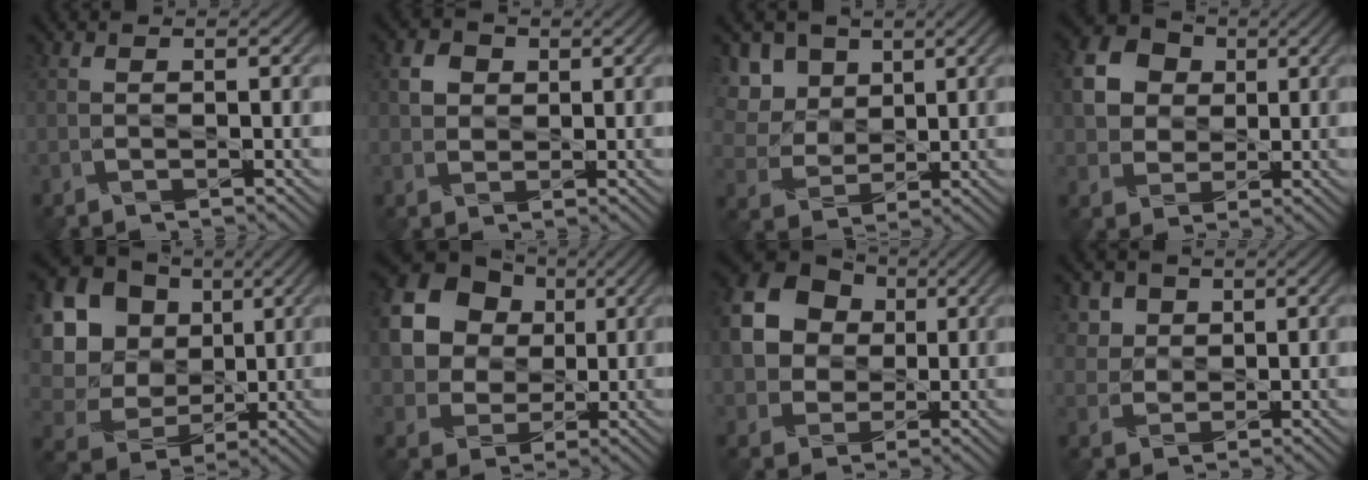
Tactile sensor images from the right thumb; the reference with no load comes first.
{"total": 2.7, "force": [0.8, 2.3, 1.1], "torque": [-0.029, 0.002, 0.013]}
{"total": 8.7, "force": [4.1, 6.6, 4.0], "torque": [-0.145, 0.005, 0.089]}
{"total": 8.3, "force": [2.0, 7.0, 4.0], "torque": [-0.125, 0.019, 0.031]}
{"total": 19.6, "force": [4.9, 16.8, 8.9], "torque": [-0.279, 0.026, 0.105]}
{"total": 16.9, "force": [5.3, 14.2, 7.6], "torque": [-0.225, 0.030, 0.112]}
{"total": 13.0, "force": [2.7, 10.9, 6.6], "torque": [-0.194, 0.033, 0.048]}
{"total": 4.4, "force": [2.4, 3.5, 1.4], "torque": [-0.055, -0.013, 0.057]}